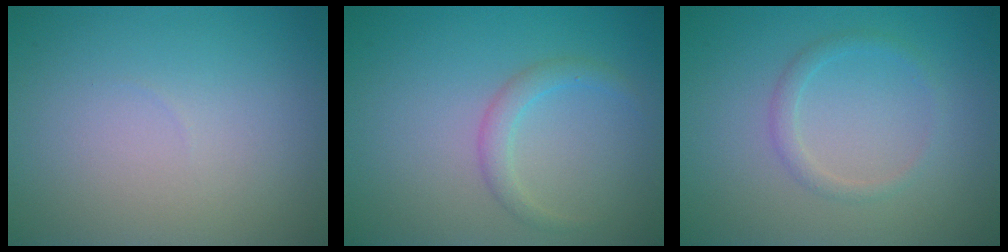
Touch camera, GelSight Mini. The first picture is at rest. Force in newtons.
{"total": 1.7, "press": 1.7, "slide": 0.1}
{"total": 1.4, "press": 1.4, "slide": 0.0}